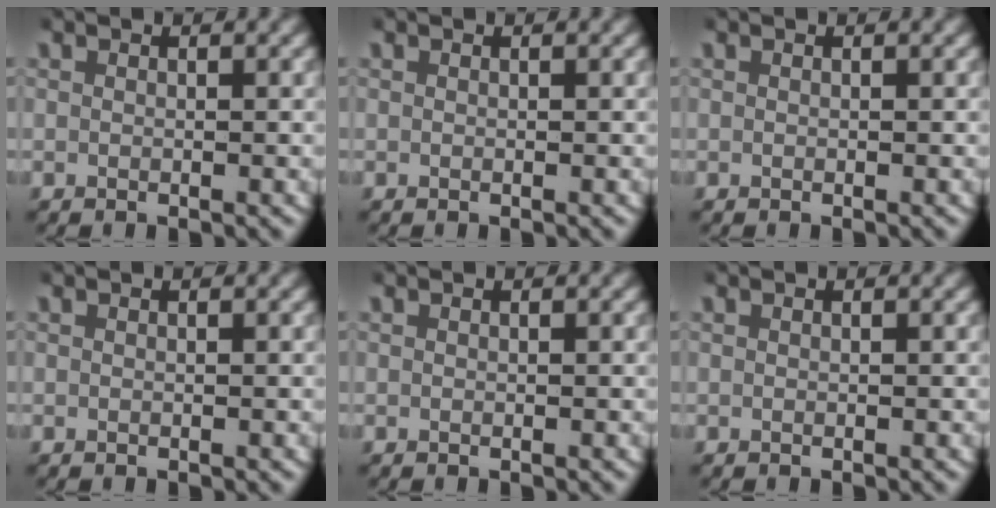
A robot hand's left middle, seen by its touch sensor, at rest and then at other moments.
{"total": 0.0}
{"total": 0.0}
{"total": 0.0}
{"total": 0.0}
{"total": 0.0}